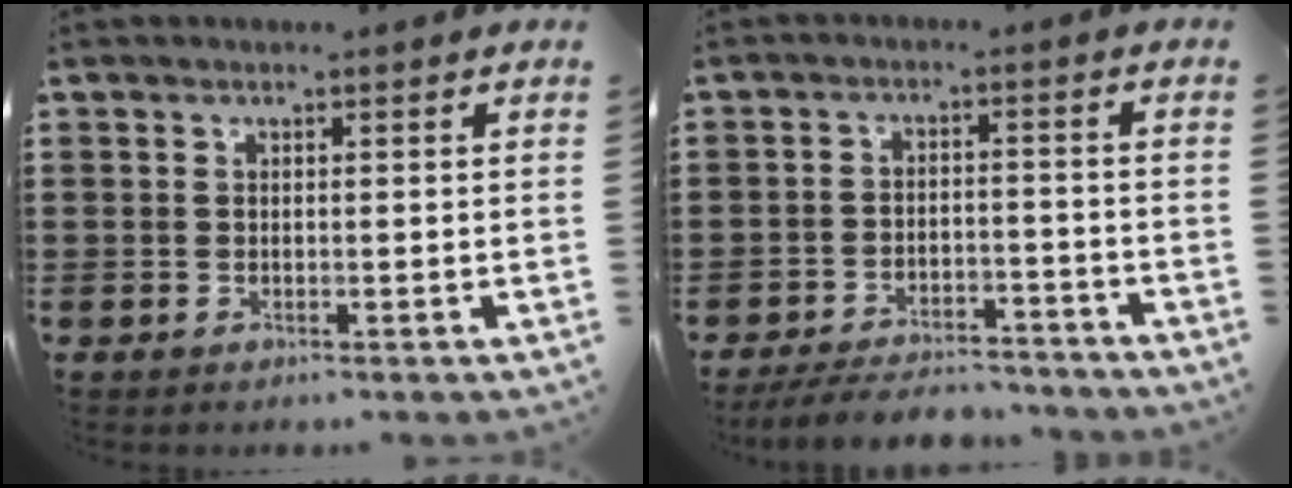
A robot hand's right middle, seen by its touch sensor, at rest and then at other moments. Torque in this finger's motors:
{"motor_torque": [1.36, -0.62, 0.20, 0.21]}